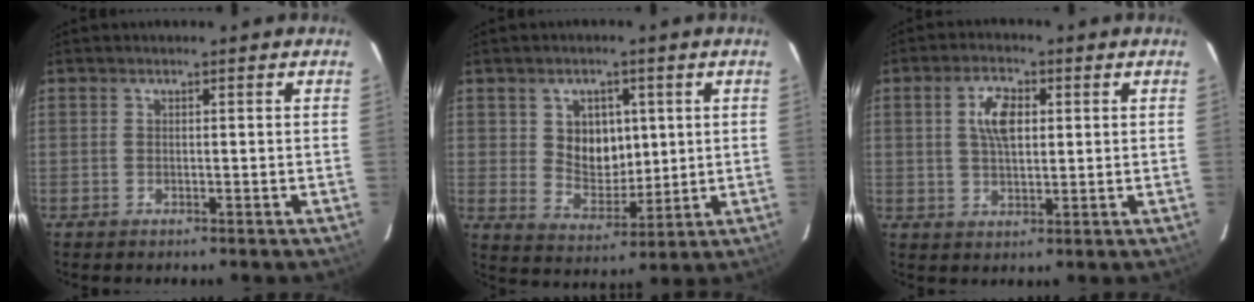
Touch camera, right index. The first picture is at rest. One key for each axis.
{"total": 8.4, "fx": 2.1, "fy": 6.7, "fz": 4.5, "tx": -0.075, "ty": 0.002, "tz": 0.053}
{"total": 6.2, "fx": 1.5, "fy": 3.2, "fz": 5.1, "tx": -0.094, "ty": 0.008, "tz": 0.030}